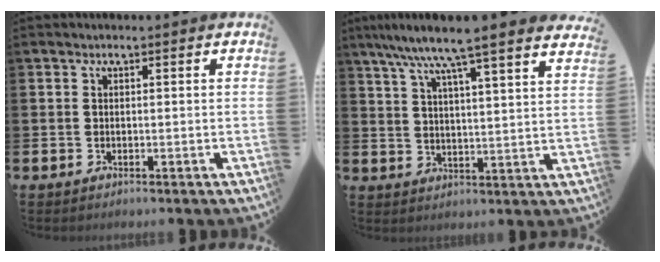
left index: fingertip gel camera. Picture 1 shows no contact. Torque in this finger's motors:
{"motor_torque": [1.13, -1.01, 1.05, 0.21]}